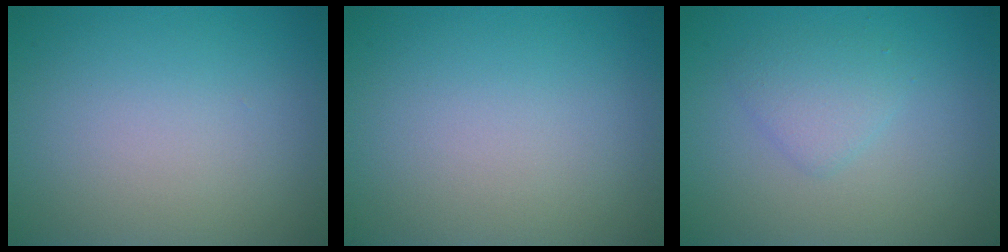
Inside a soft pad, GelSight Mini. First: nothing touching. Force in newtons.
{"total": 0.0}
{"total": 1.9, "press": 1.9, "slide": 0.2}